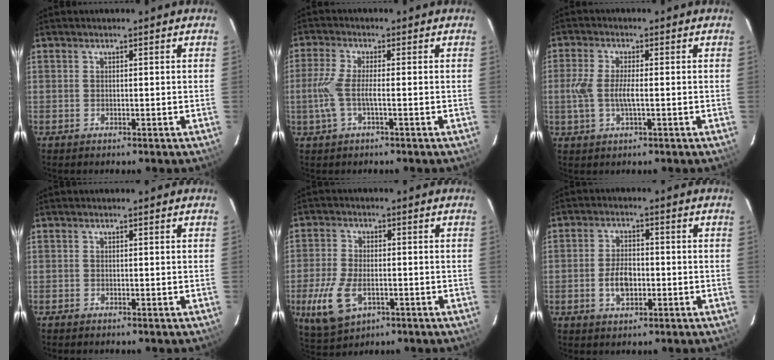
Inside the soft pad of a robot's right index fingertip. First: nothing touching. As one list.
[{"total": 5.4, "force": [-1.3, 0.8, 5.2], "torque": [-0.121, -0.003, -0.024]}, {"total": 5.7, "force": [-0.7, 1.7, 5.4], "torque": [-0.115, -0.001, -0.014]}, {"total": 0.7, "force": [-0.6, 0.3, 0.0], "torque": [-0.002, 0.000, -0.013]}, {"total": 10.3, "force": [-3.5, 5.8, 7.7], "torque": [-0.179, -0.012, -0.061]}, {"total": 5.7, "force": [-1.5, 3.4, 4.4], "torque": [-0.087, 0.004, -0.021]}]